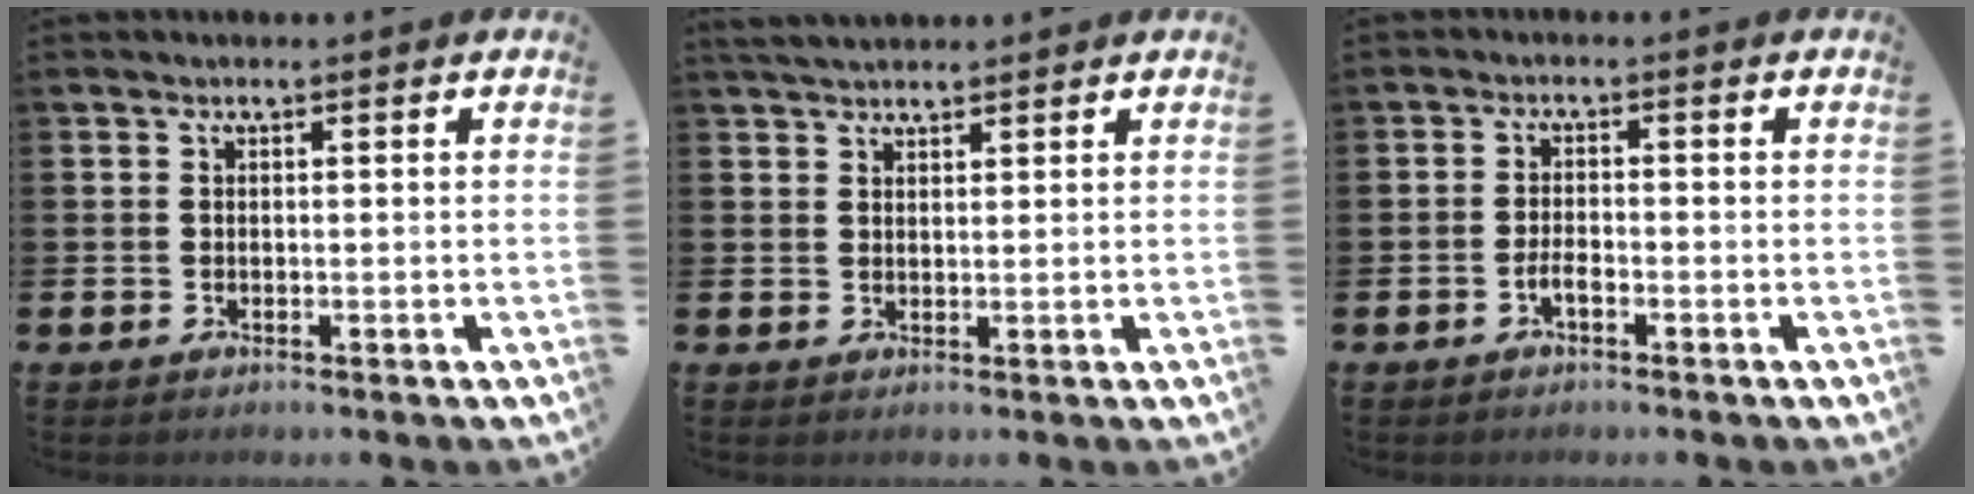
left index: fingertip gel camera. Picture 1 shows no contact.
{"total": 3.1, "force": [2.9, 0.8, 0.7], "torque": [-0.017, -0.006, 0.053]}
{"total": 1.7, "force": [-0.9, 0.6, 1.3], "torque": [-0.033, 0.005, -0.017]}